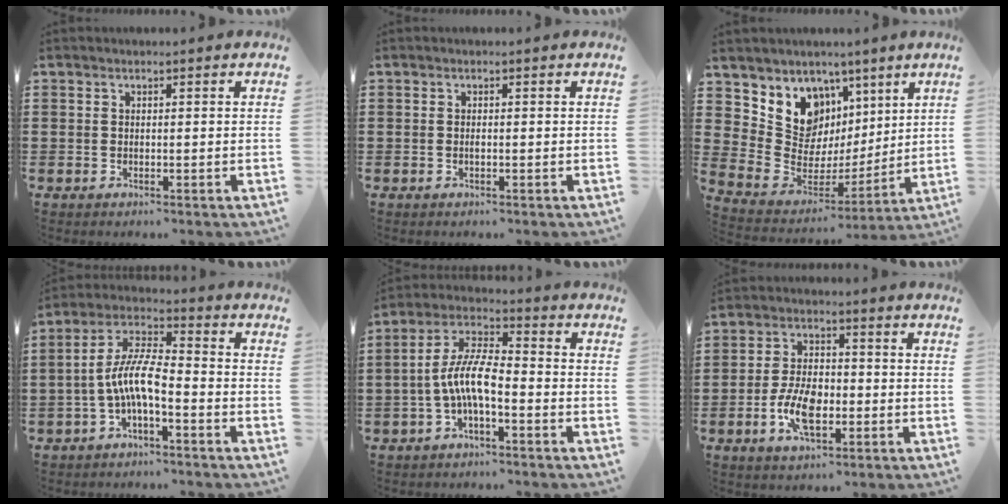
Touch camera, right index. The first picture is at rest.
{"total": 0.6, "force": [-0.1, 0.2, 0.5], "torque": [-0.012, -0.003, -0.002]}
{"total": 9.9, "force": [5.5, 8.0, 2.3], "torque": [-0.082, -0.060, 0.107]}
{"total": 8.0, "force": [-2.8, 2.1, 7.2], "torque": [-0.160, -0.009, -0.058]}
{"total": 8.4, "force": [-2.6, 2.6, 7.6], "torque": [-0.172, -0.006, -0.053]}
{"total": 7.5, "force": [-2.3, 4.0, 6.0], "torque": [-0.135, 0.003, -0.047]}